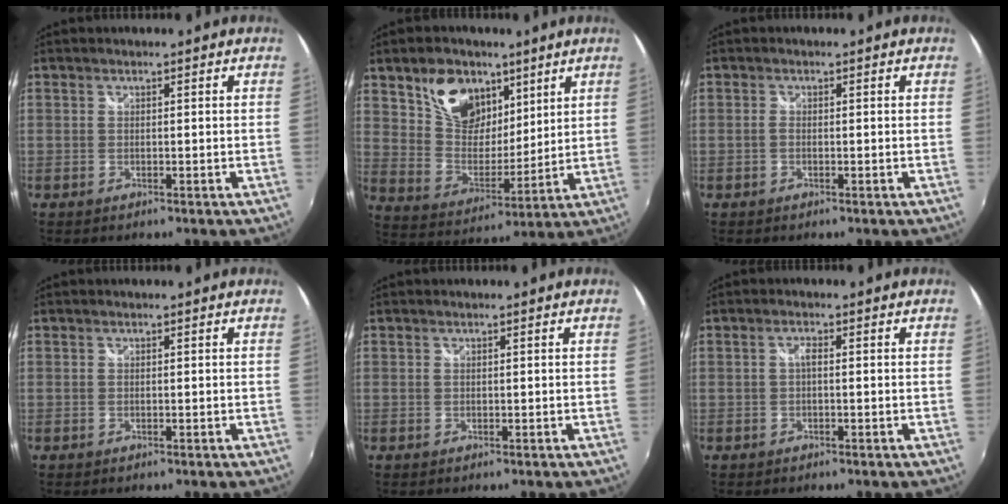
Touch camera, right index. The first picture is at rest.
{"total": 13.8, "force": [8.1, 8.9, 6.8], "torque": [-0.133, 0.018, 0.159]}
{"total": 0.7, "force": [-0.2, 0.3, 0.6], "torque": [-0.015, 0.001, -0.006]}
{"total": 0.0}
{"total": 0.0}
{"total": 1.3, "force": [-0.2, 0.4, 1.2], "torque": [-0.023, 0.005, -0.005]}